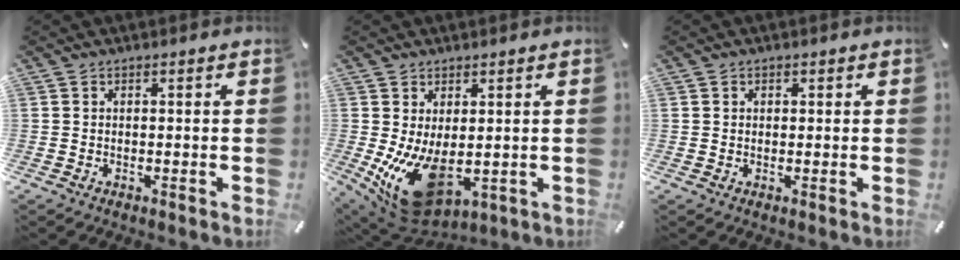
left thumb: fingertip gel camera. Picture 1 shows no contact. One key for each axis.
{"total": 13.0, "fx": -1.6, "fy": 7.8, "fz": 10.3, "tx": -0.186, "ty": -0.009, "tz": -0.013}
{"total": 1.2, "fx": 0.3, "fy": 1.2, "fz": 0.1, "tx": 0.006, "ty": 0.002, "tz": 0.002}